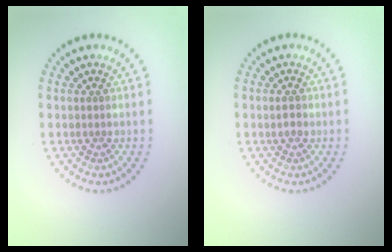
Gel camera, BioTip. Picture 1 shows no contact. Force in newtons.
{"total": 0.9, "press": 0.9, "slide": 0.2}